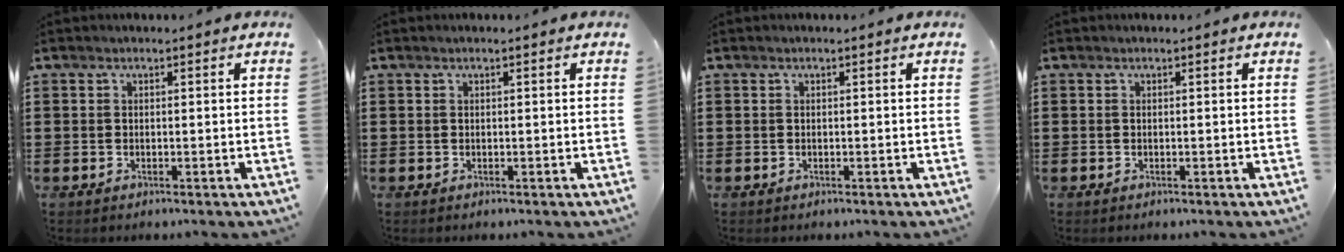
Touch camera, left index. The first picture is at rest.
{"total": 0.0}
{"total": 0.0}
{"total": 0.0}